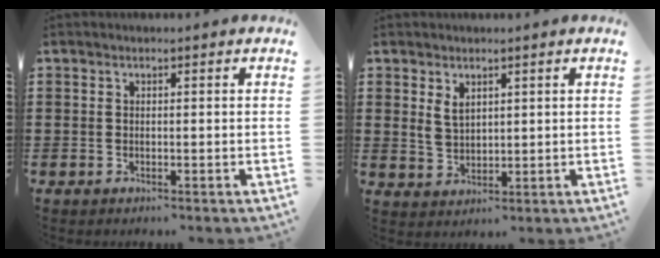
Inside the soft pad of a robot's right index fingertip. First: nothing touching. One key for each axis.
{"total": 3.0, "fx": 1.7, "fy": 1.8, "fz": 1.7, "tx": -0.039, "ty": 0.007, "tz": 0.031}